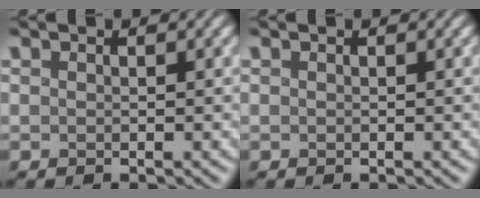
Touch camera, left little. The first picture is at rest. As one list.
[{"total": 0.0}]